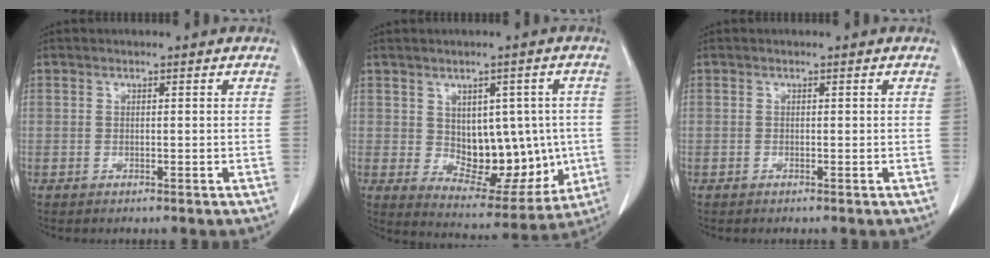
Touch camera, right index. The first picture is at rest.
{"total": 12.3, "force": [-0.1, 7.3, 9.8], "torque": [-0.120, 0.010, 0.028]}
{"total": 0.0}